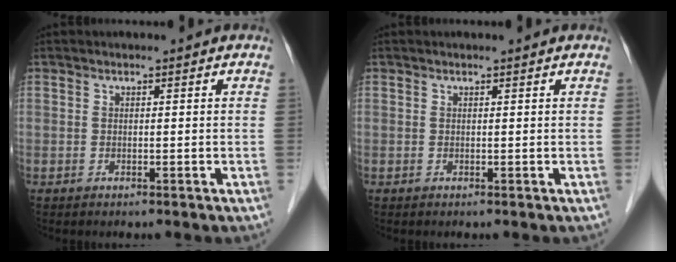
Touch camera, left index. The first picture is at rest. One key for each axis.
{"total": 0.6, "fx": 0.5, "fy": 0.0, "fz": 0.3, "tx": -0.010, "ty": 0.004, "tz": 0.009}